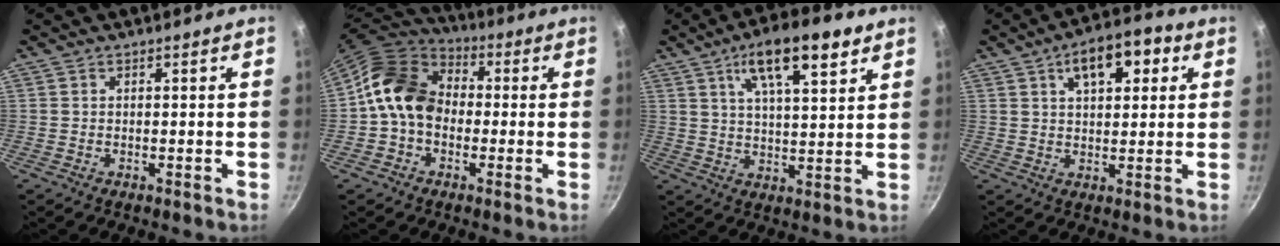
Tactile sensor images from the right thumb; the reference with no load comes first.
{"total": 13.5, "force": [-0.3, 10.6, 8.4], "torque": [-0.111, 0.029, -0.029]}
{"total": 13.5, "force": [7.1, 4.5, 10.5], "torque": [-0.151, -0.017, 0.114]}
{"total": 11.0, "force": [4.3, 5.6, 8.5], "torque": [-0.100, 0.004, 0.059]}